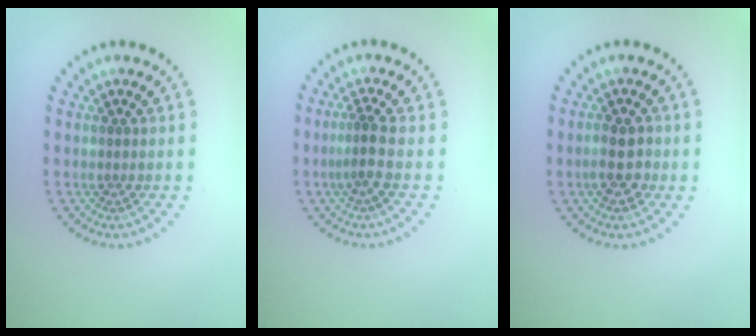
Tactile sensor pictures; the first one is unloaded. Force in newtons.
{"total": 2.0, "press": 1.3, "slide": 1.5}
{"total": 2.6, "press": 2.5, "slide": 0.3}